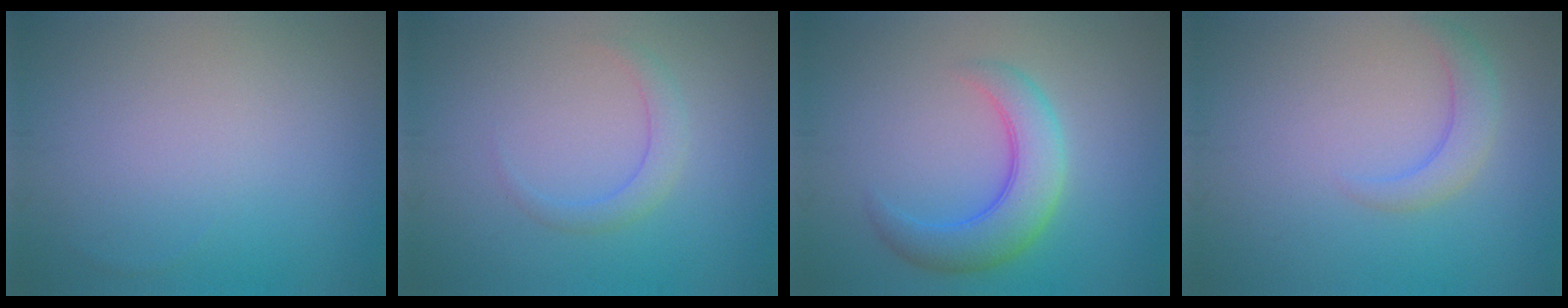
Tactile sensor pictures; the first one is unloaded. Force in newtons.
{"total": 1.8, "press": 1.8, "slide": 0.1}
{"total": 5.2, "press": 5.2, "slide": 0.1}
{"total": 2.2, "press": 2.2, "slide": 0.3}